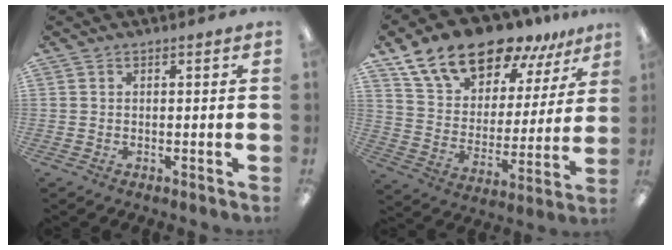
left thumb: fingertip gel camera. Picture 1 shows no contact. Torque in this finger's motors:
{"motor_torque": [0.82, 0.82, 1.39, -1.38, 0.13]}